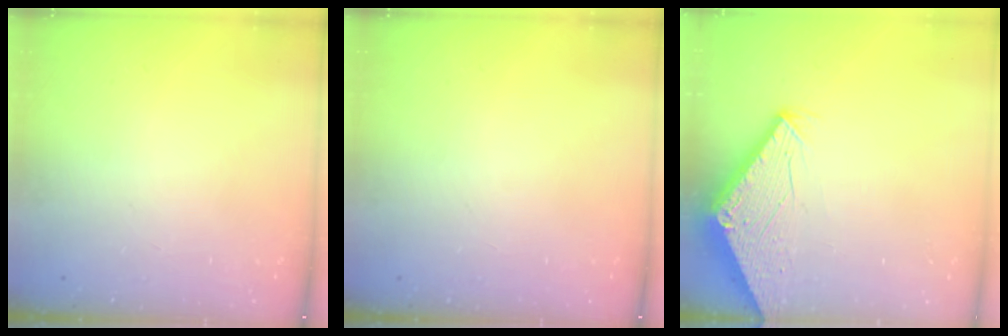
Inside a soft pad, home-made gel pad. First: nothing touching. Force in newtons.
{"total": 0.0}
{"total": 2.9, "press": 2.9, "slide": 0.2}